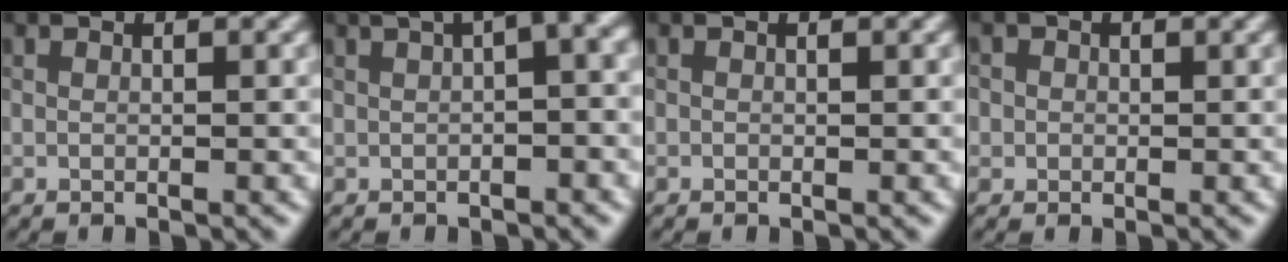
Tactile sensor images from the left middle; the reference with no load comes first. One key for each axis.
{"total": 6.5, "fx": 2.5, "fy": 1.8, "fz": 5.7, "tx": -0.065, "ty": 0.030, "tz": 0.043}
{"total": 0.0}
{"total": 0.9, "fx": 0.1, "fy": 0.9, "fz": 0.0, "tx": -0.012, "ty": 0.009, "tz": 0.008}